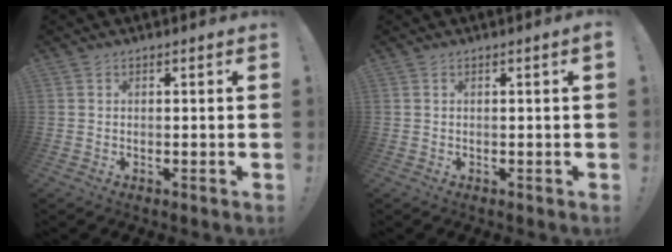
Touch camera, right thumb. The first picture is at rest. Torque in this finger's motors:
{"motor_torque": [-0.11, 0.06, 0.27, -0.02, 0.13]}